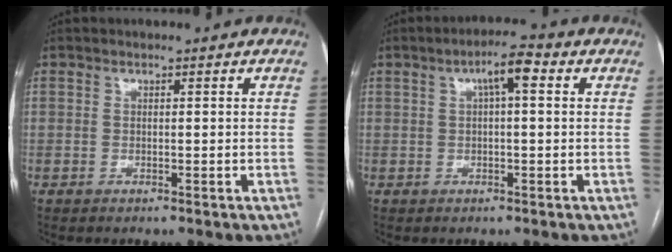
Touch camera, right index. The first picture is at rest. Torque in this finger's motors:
{"motor_torque": [0.61, 0.35, 0.13, 0.09]}